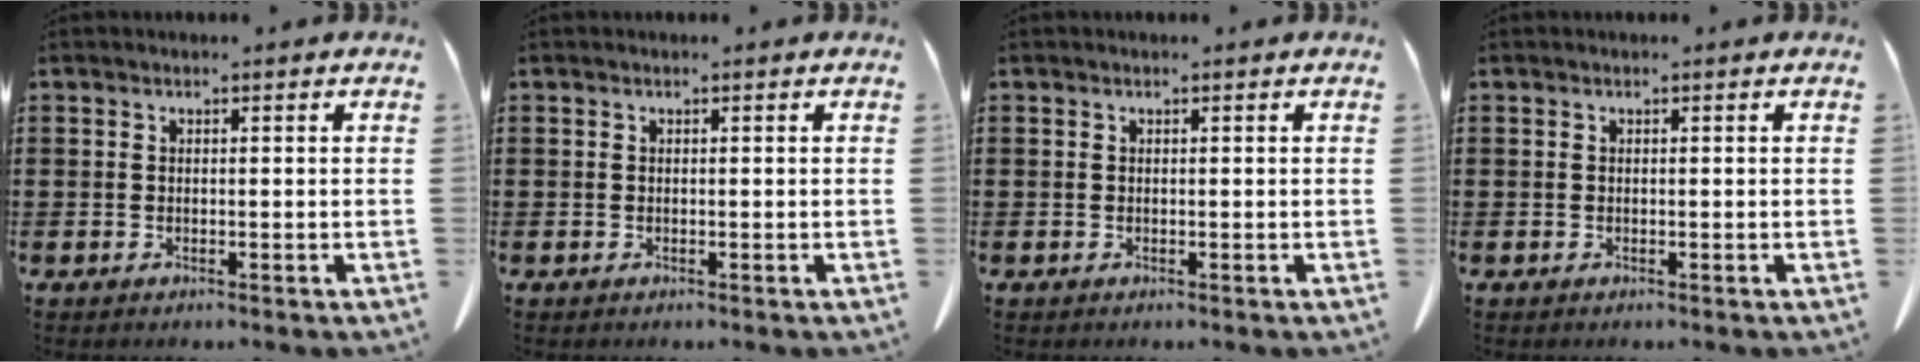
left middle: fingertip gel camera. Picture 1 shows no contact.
{"total": 0.0}
{"total": 0.0}
{"total": 0.0}